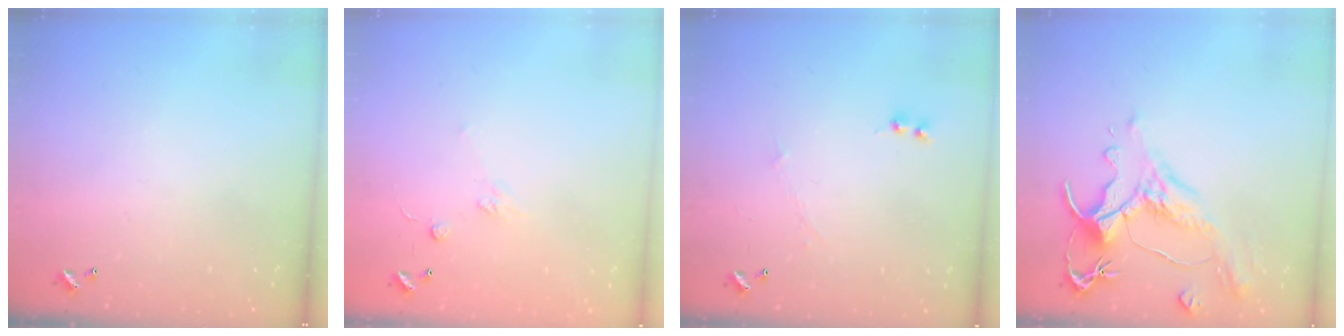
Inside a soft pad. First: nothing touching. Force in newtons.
{"total": 2.5, "press": 2.3, "slide": 1.0}
{"total": 0.0}
{"total": 1.6, "press": 0.4, "slide": 1.6}